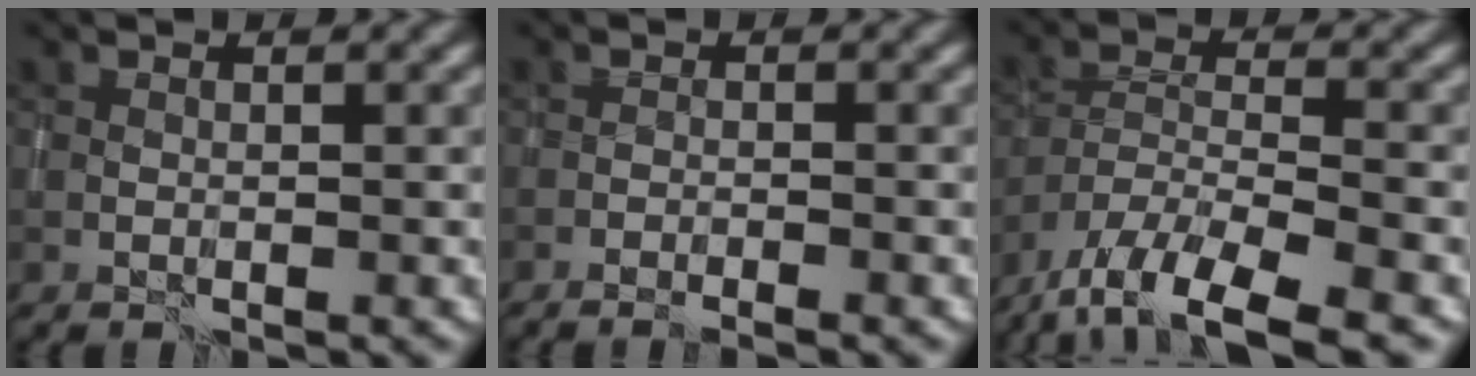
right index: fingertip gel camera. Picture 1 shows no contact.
{"total": 2.0, "force": [-1.7, 0.3, 1.1], "torque": [-0.022, 0.005, -0.028]}
{"total": 10.7, "force": [-8.3, 3.4, 5.8], "torque": [-0.097, -0.020, -0.137]}